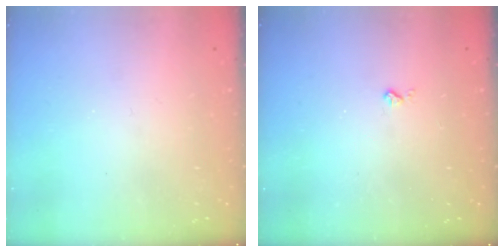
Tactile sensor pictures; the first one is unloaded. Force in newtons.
{"total": 2.0, "press": 2.0, "slide": 0.4}